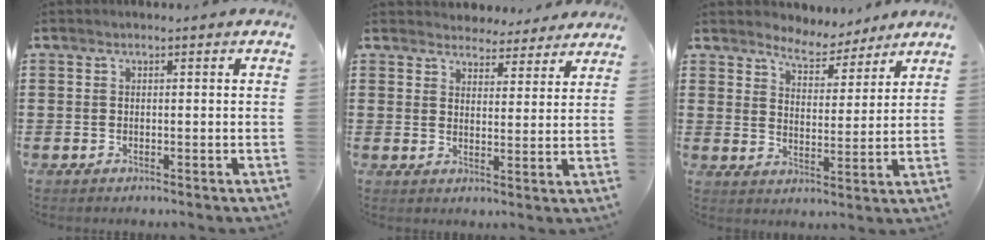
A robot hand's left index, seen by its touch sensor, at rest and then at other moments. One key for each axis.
{"total": 4.2, "fx": 4.1, "fy": 0.8, "fz": -0.2, "tx": -0.014, "ty": -0.017, "tz": 0.075}
{"total": 5.0, "fx": 4.8, "fy": 1.1, "fz": 0.6, "tx": -0.035, "ty": -0.022, "tz": 0.086}